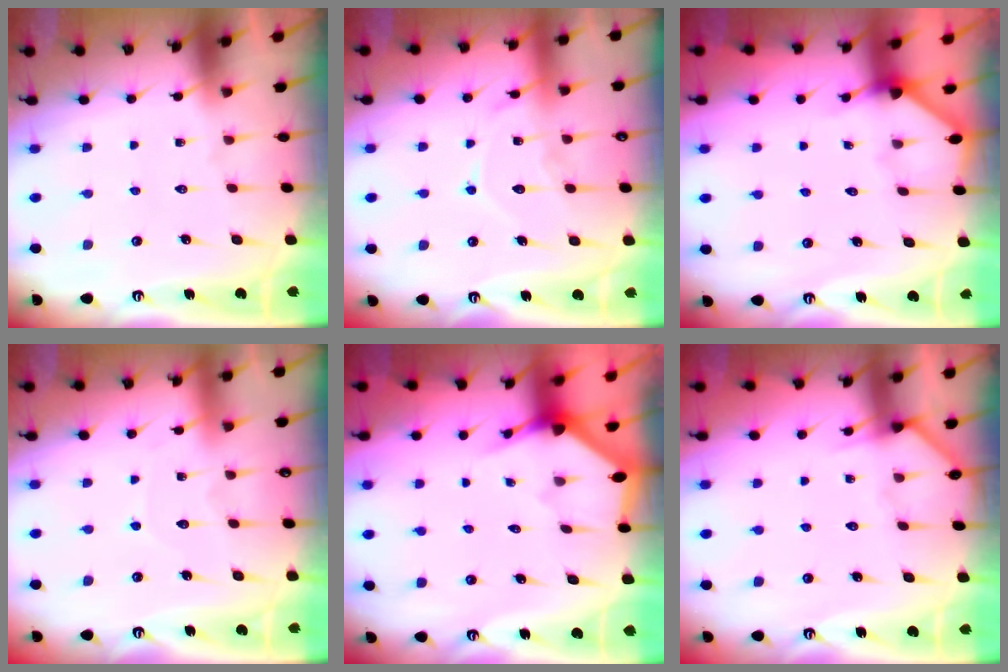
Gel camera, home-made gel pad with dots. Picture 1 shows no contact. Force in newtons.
{"total": 12.0, "press": 12.0, "slide": 1.0}
{"total": 2.6, "press": 2.6, "slide": 0.4}
{"total": 4.9, "press": 4.9, "slide": 0.5}
{"total": 2.9, "press": 2.9, "slide": 0.2}
{"total": 4.9, "press": 4.9, "slide": 0.4}